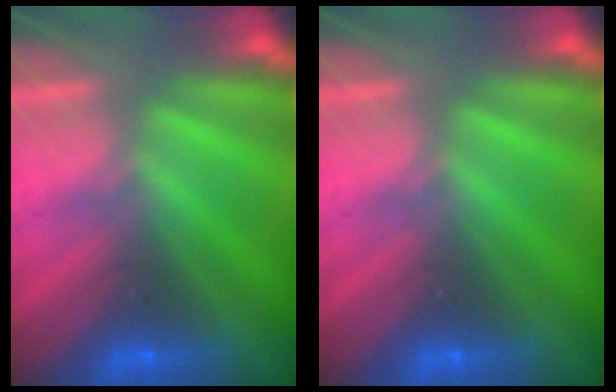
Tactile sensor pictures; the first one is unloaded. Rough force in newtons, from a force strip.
{"total": 0.0}